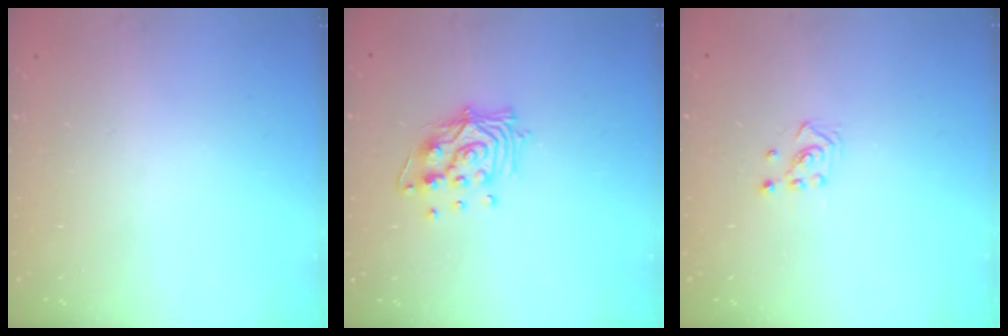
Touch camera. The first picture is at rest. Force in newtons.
{"total": 12.4, "press": 12.4, "slide": 1.0}
{"total": 2.5, "press": 2.4, "slide": 0.8}